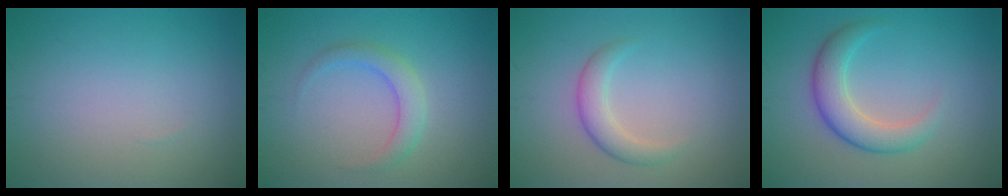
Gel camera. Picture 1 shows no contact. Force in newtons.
{"total": 2.4, "press": 2.4, "slide": 0.0}
{"total": 2.4, "press": 2.4, "slide": 0.2}
{"total": 4.0, "press": 4.0, "slide": 0.1}